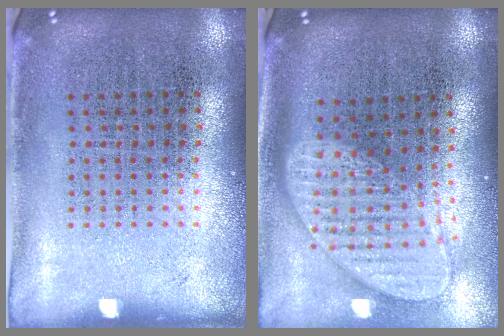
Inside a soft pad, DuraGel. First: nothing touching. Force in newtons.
{"total": 2.0, "press": 1.6, "slide": 1.2}